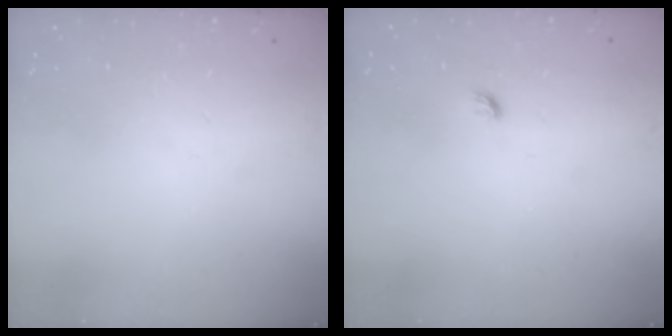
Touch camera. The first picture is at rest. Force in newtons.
{"total": 3.6, "press": 3.5, "slide": 1.0}